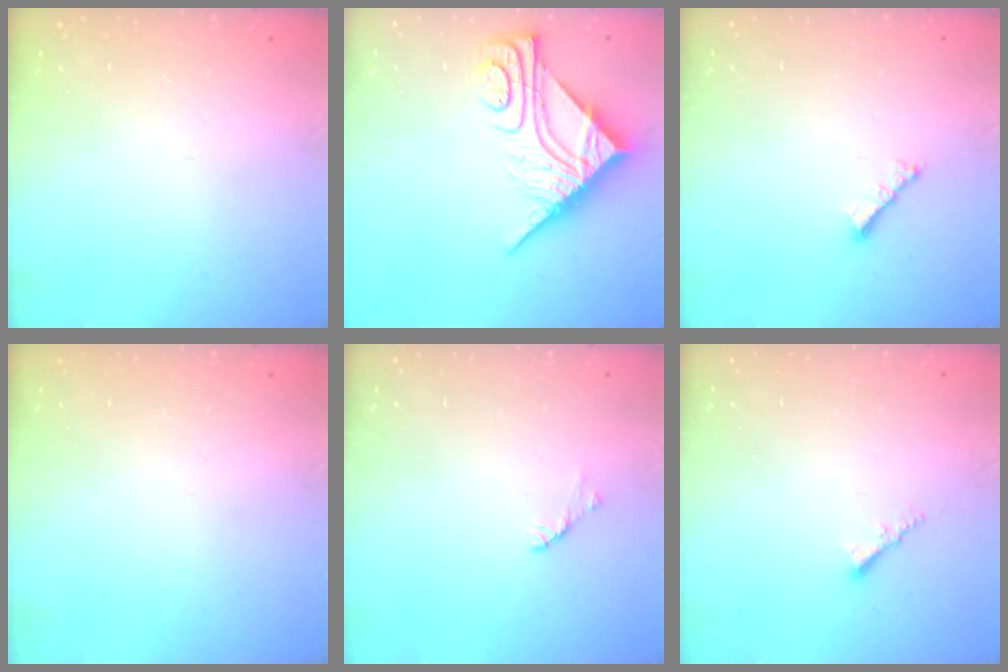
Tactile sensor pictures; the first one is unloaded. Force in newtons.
{"total": 11.7, "press": 11.7, "slide": 1.1}
{"total": 2.8, "press": 2.7, "slide": 0.6}
{"total": 0.0}
{"total": 1.7, "press": 1.6, "slide": 0.4}
{"total": 2.0, "press": 2.0, "slide": 0.3}